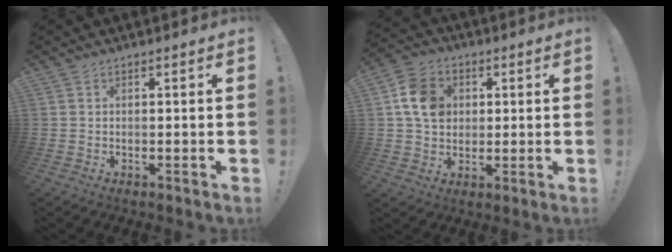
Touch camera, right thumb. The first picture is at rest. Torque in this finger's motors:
{"motor_torque": [1.10, 1.16, 0.95, -0.39, 0.06]}